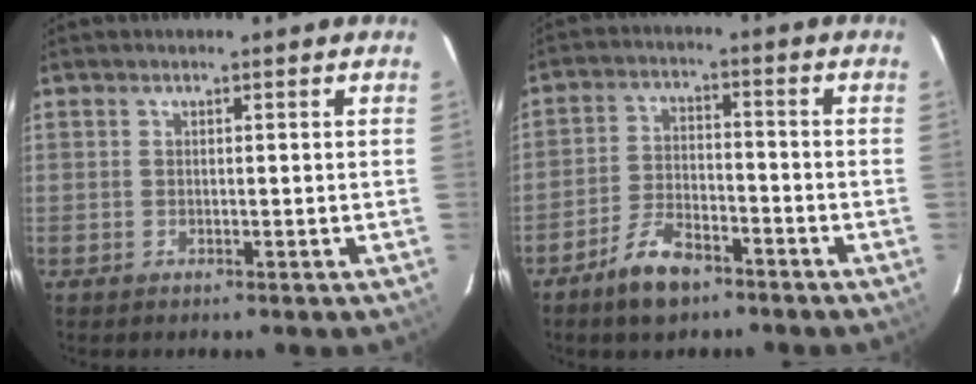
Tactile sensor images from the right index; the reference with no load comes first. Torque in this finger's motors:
{"motor_torque": [0.35, -0.40, 0.20, 0.05]}